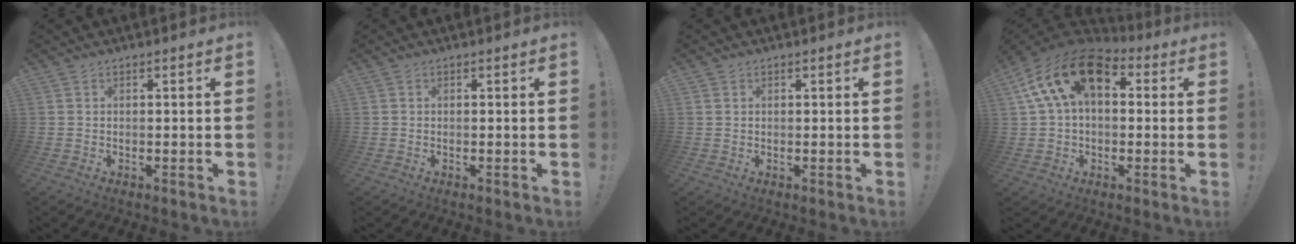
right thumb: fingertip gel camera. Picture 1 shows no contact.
{"total": 0.0}
{"total": 0.8, "force": [0.5, 0.6, 0.1], "torque": [0.004, -0.003, 0.008]}
{"total": 18.6, "force": [6.5, 11.0, 13.5], "torque": [-0.238, -0.014, 0.116]}